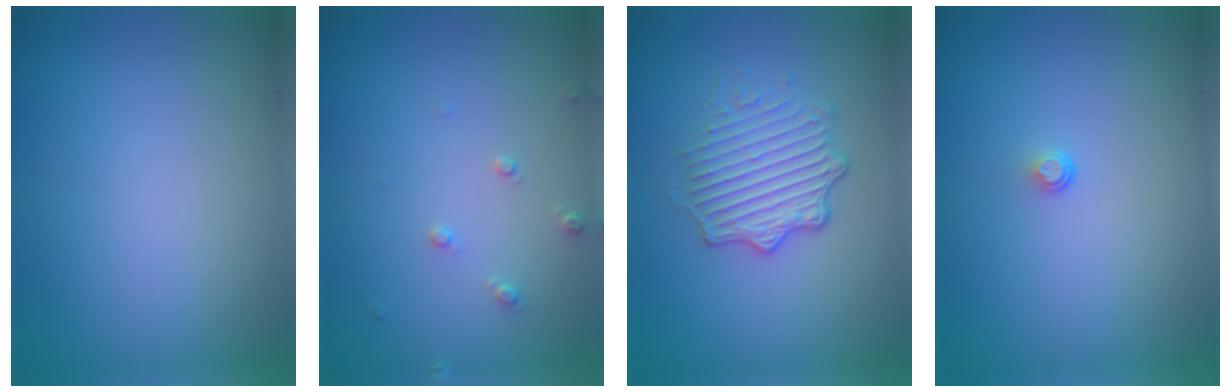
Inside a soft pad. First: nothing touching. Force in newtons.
{"total": 1.1, "press": 1.1, "slide": 0.2}
{"total": 4.7, "press": 3.2, "slide": 3.4}
{"total": 0.5, "press": 0.3, "slide": 0.5}